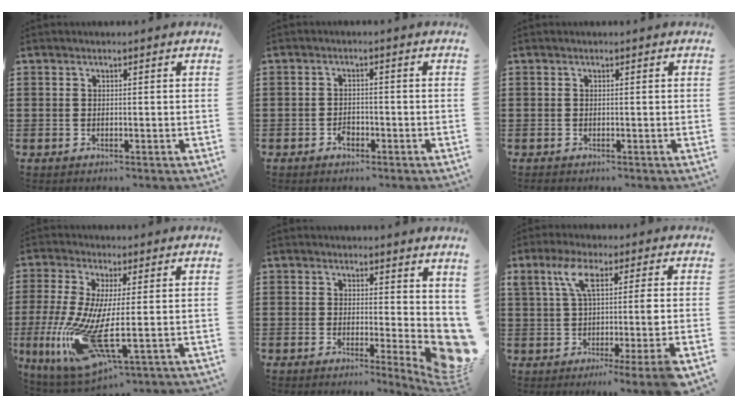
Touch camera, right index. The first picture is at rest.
{"total": 1.8, "force": [-1.1, 1.0, 0.9], "torque": [-0.020, 0.000, -0.023]}
{"total": 0.0}
{"total": 13.3, "force": [-2.6, 3.4, 12.6], "torque": [-0.270, -0.028, -0.043]}
{"total": 4.5, "force": [0.6, 2.7, 3.6], "torque": [-0.036, -0.019, 0.013]}
{"total": 9.4, "force": [1.0, 0.3, 9.3], "torque": [-0.171, 0.003, 0.014]}